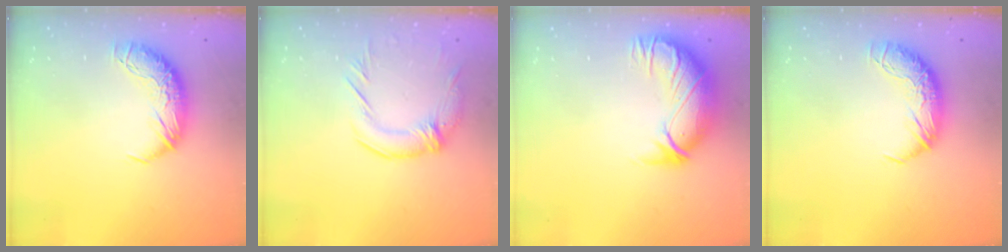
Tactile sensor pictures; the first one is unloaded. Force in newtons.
{"total": 2.8, "press": 1.9, "slide": 2.2}
{"total": 3.0, "press": 0.3, "slide": 3.0}
{"total": 0.0}